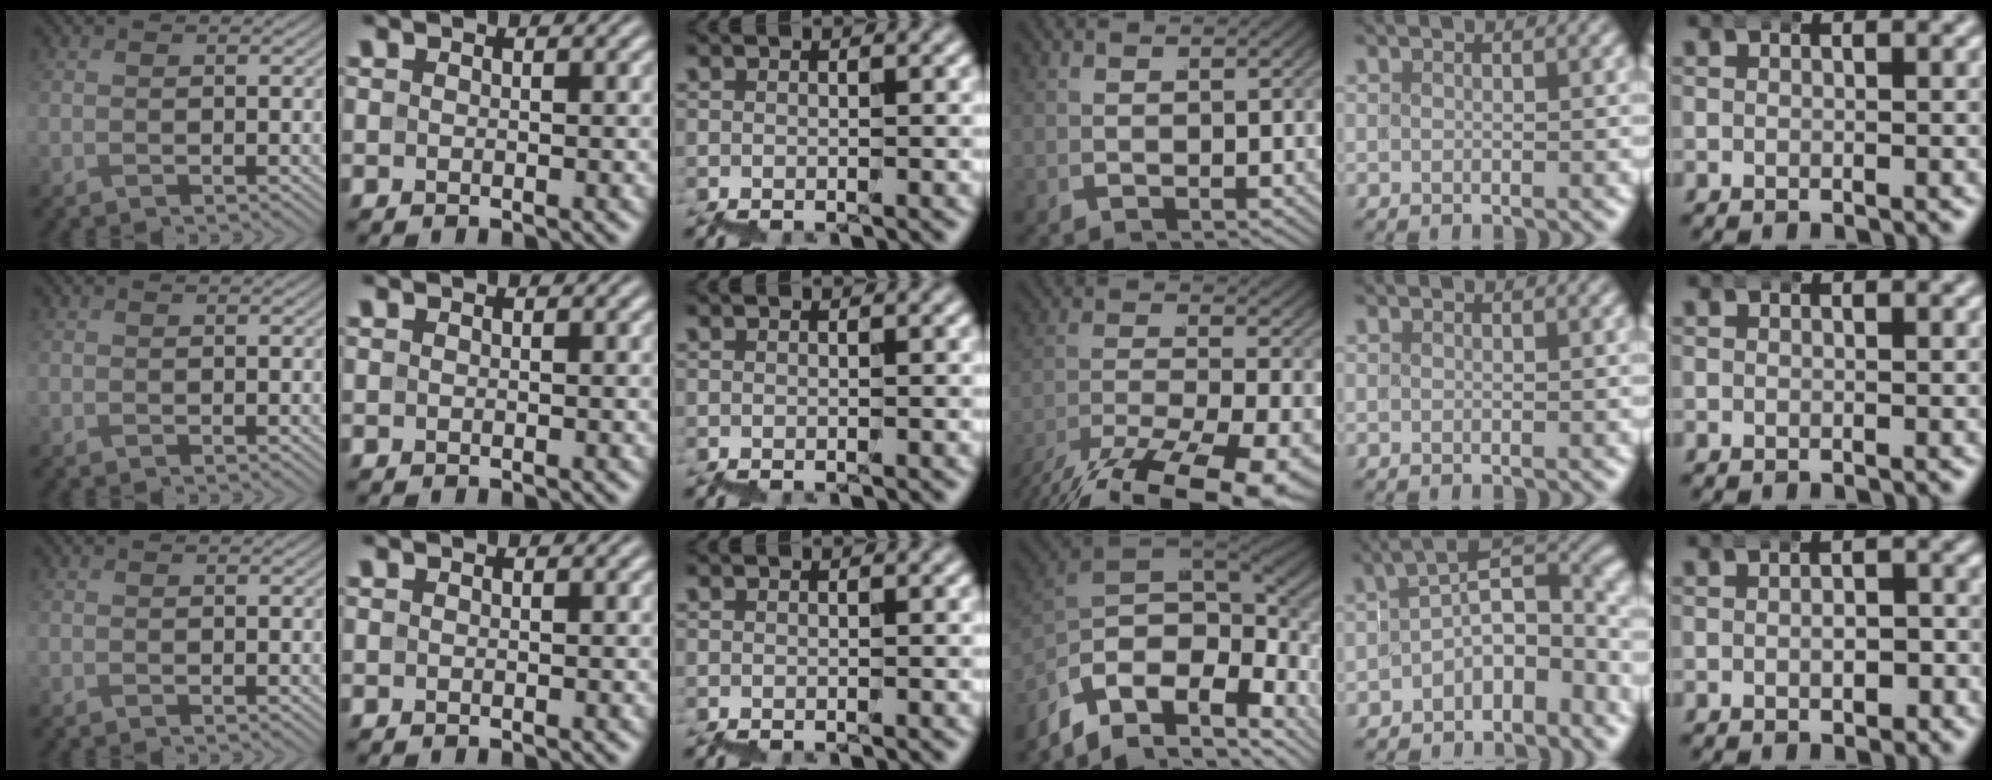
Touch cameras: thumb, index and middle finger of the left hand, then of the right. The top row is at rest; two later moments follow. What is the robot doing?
{"motion": "wrap", "object": "bubble wrap"}